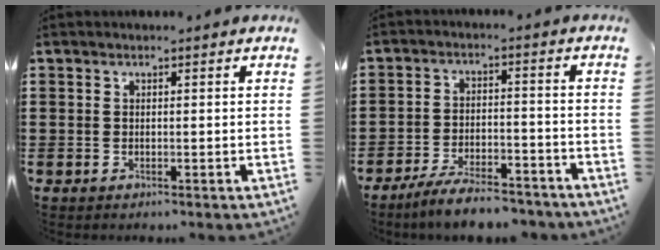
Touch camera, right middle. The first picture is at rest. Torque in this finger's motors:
{"motor_torque": [1.51, -0.62, 0.30, 0.14]}